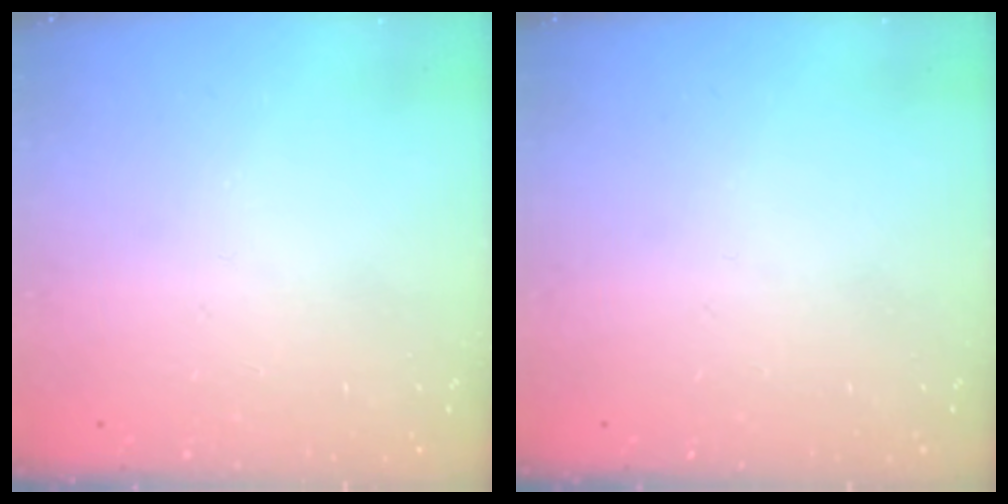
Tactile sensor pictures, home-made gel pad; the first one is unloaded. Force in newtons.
{"total": 0.0}